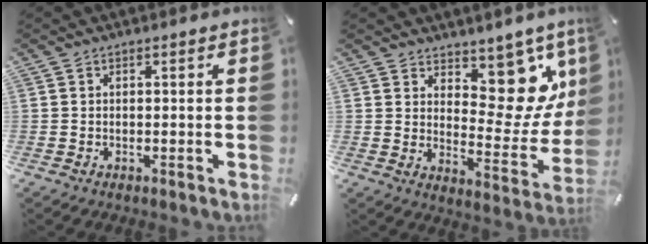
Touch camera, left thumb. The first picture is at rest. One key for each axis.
{"total": 13.7, "fx": 8.4, "fy": 8.2, "fz": 7.0, "tx": -0.052, "ty": -0.089, "tz": 0.150}